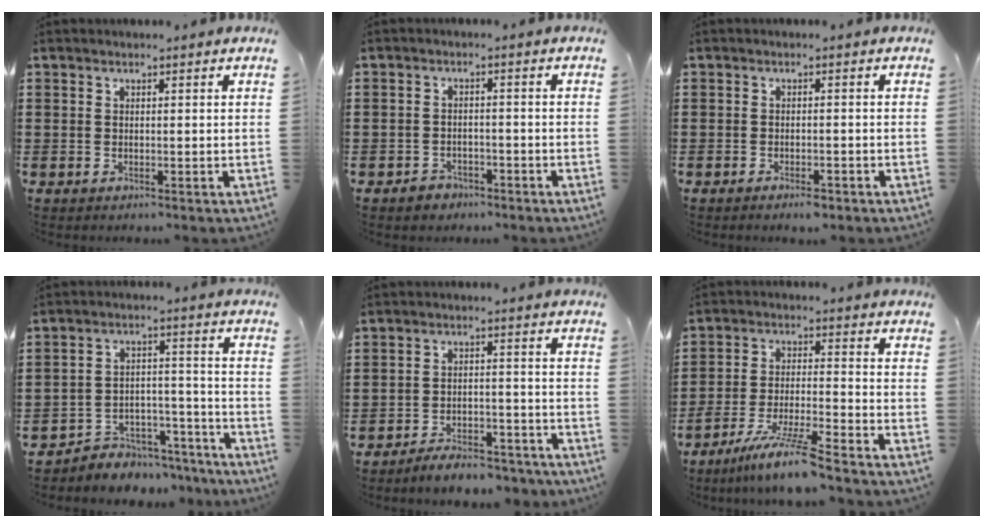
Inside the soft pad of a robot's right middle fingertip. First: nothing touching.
{"total": 2.0, "force": [-1.7, 1.0, 0.1], "torque": [-0.009, 0.003, -0.038]}
{"total": 1.4, "force": [-1.2, 0.2, 0.6], "torque": [-0.015, -0.004, -0.023]}
{"total": 5.1, "force": [-4.8, 1.7, 0.3], "torque": [-0.007, 0.017, -0.099]}
{"total": 4.8, "force": [-4.7, 0.6, 0.8], "torque": [-0.014, 0.010, -0.094]}
{"total": 8.1, "force": [-6.8, -0.5, 4.4], "torque": [-0.093, -0.016, -0.133]}